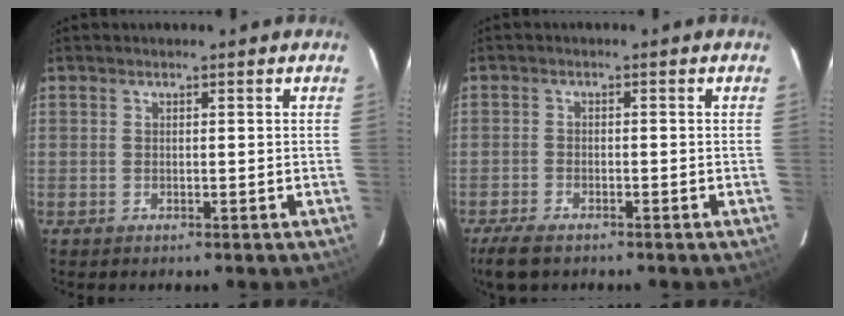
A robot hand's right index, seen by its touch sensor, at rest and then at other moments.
{"total": 5.5, "force": [-4.0, 2.3, 3.0], "torque": [-0.065, -0.010, -0.068]}